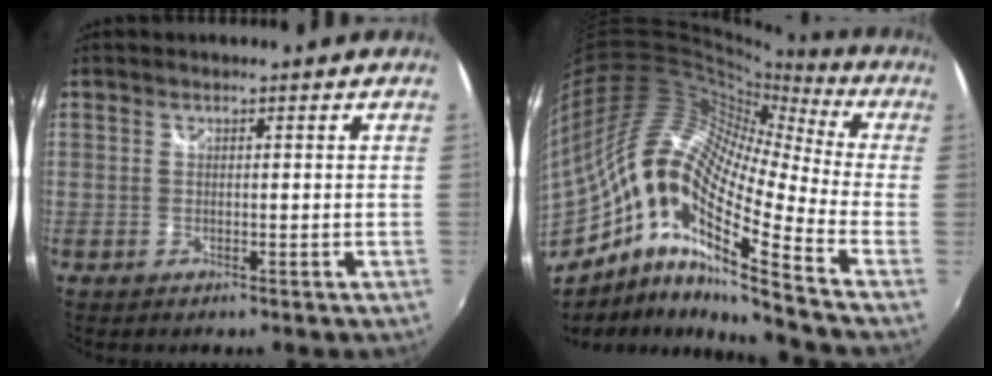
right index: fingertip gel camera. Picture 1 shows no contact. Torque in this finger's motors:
{"motor_torque": [1.11, -1.02, 0.48, 0.10]}